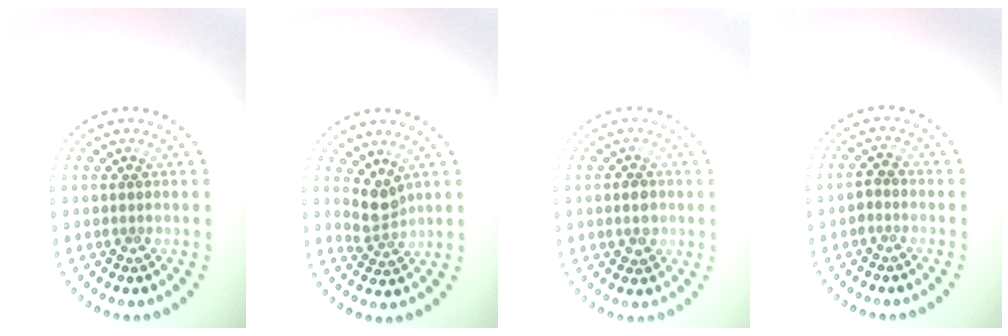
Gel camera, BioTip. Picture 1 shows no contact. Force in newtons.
{"total": 2.3, "press": 1.8, "slide": 1.5}
{"total": 1.9, "press": 1.9, "slide": 0.4}
{"total": 1.1, "press": 1.0, "slide": 0.4}